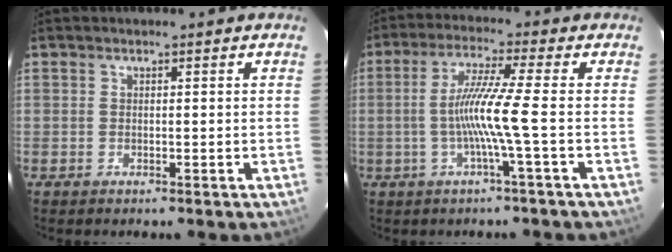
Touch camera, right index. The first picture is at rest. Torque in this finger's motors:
{"motor_torque": [1.07, -0.33, 0.69, 0.16]}